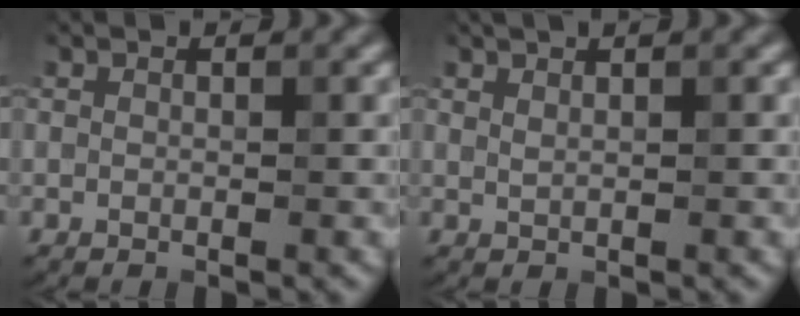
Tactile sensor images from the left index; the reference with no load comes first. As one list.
[{"total": 1.9, "force": [1.4, 0.5, 1.1], "torque": [-0.015, -0.004, 0.021]}]